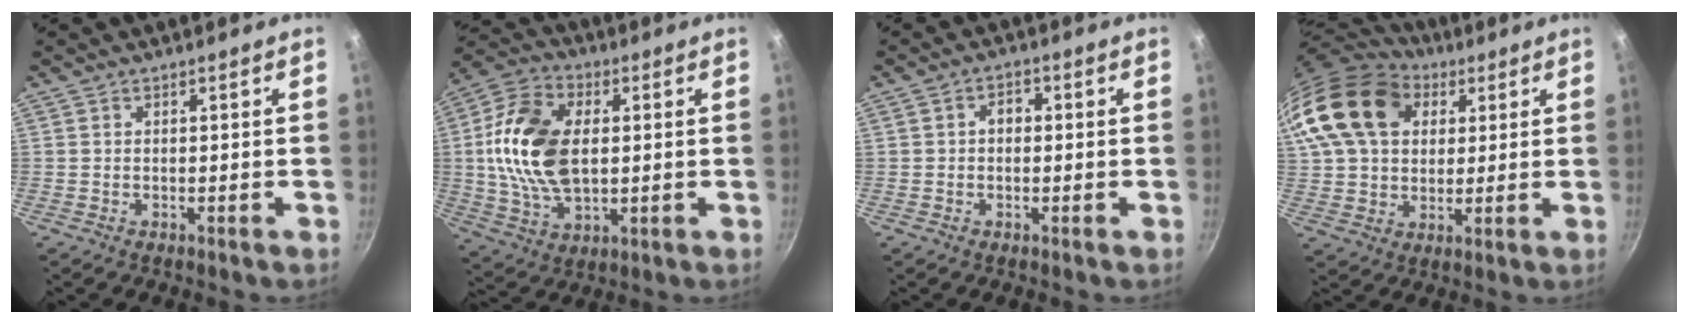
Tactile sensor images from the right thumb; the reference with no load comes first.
{"total": 17.7, "force": [1.7, 10.9, 13.8], "torque": [-0.246, 0.004, 0.025]}
{"total": 3.1, "force": [0.1, 2.2, 2.2], "torque": [-0.020, 0.013, -0.002]}
{"total": 22.3, "force": [7.9, 16.0, 13.2], "torque": [-0.251, 0.013, 0.138]}